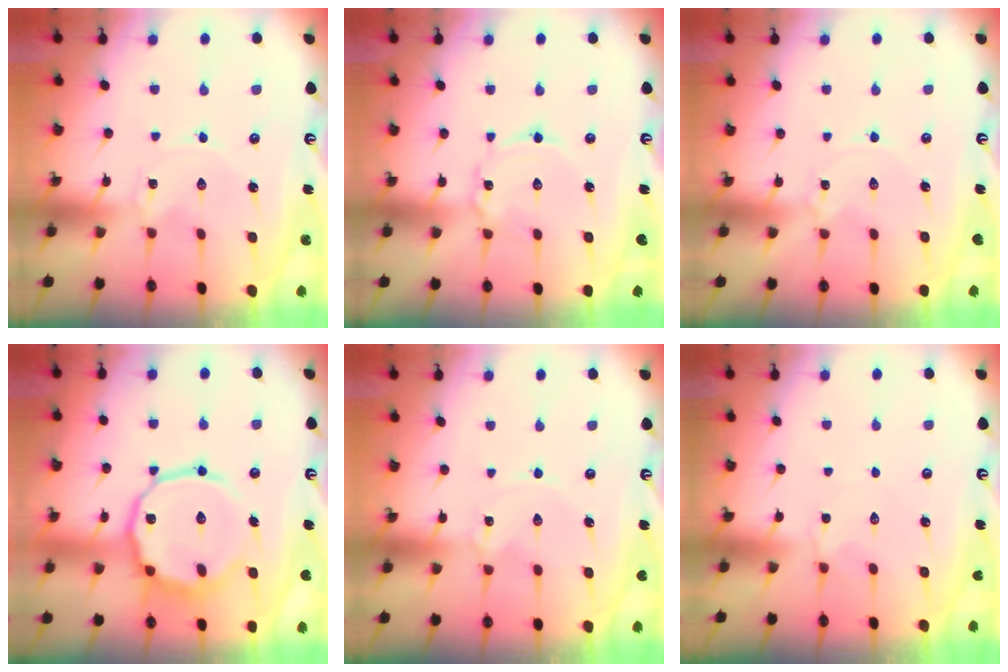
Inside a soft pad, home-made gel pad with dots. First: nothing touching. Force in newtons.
{"total": 2.2, "press": 2.2, "slide": 0.3}
{"total": 1.9, "press": 1.9, "slide": 0.3}
{"total": 13.6, "press": 13.6, "slide": 1.3}
{"total": 0.5, "press": 0.5, "slide": 0.1}
{"total": 2.2, "press": 2.1, "slide": 0.7}